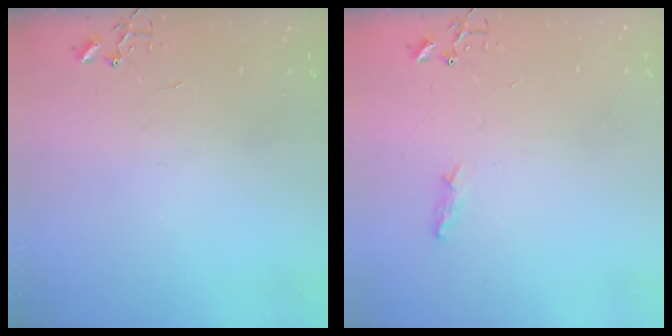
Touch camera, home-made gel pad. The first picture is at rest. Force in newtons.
{"total": 5.9, "press": 5.8, "slide": 0.7}